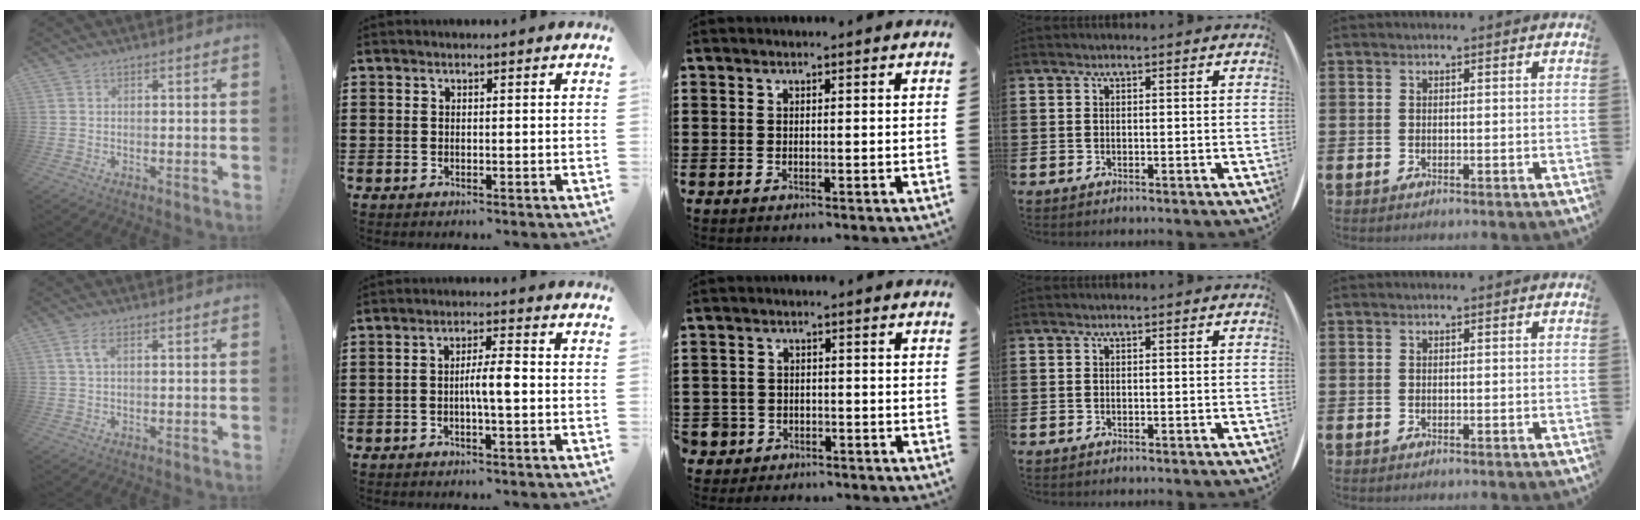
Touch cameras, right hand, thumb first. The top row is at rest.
{"thumb": {"total": 3.3, "force": [1.2, 0.9, 2.9], "torque": [-0.055, 0.001, 0.020]}, "index": {"total": 4.3, "force": [-0.7, 0.7, 4.1], "torque": [-0.081, 0.001, -0.018]}, "middle": {"total": 2.7, "force": [-2.2, 1.5, -0.1], "torque": [-0.005, -0.001, -0.050]}}